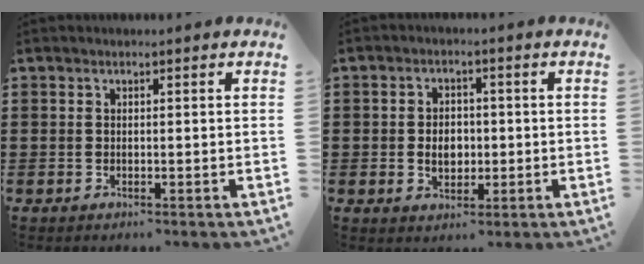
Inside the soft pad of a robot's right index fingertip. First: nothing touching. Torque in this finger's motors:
{"motor_torque": [2.14, 0.00, 0.15, 0.02]}